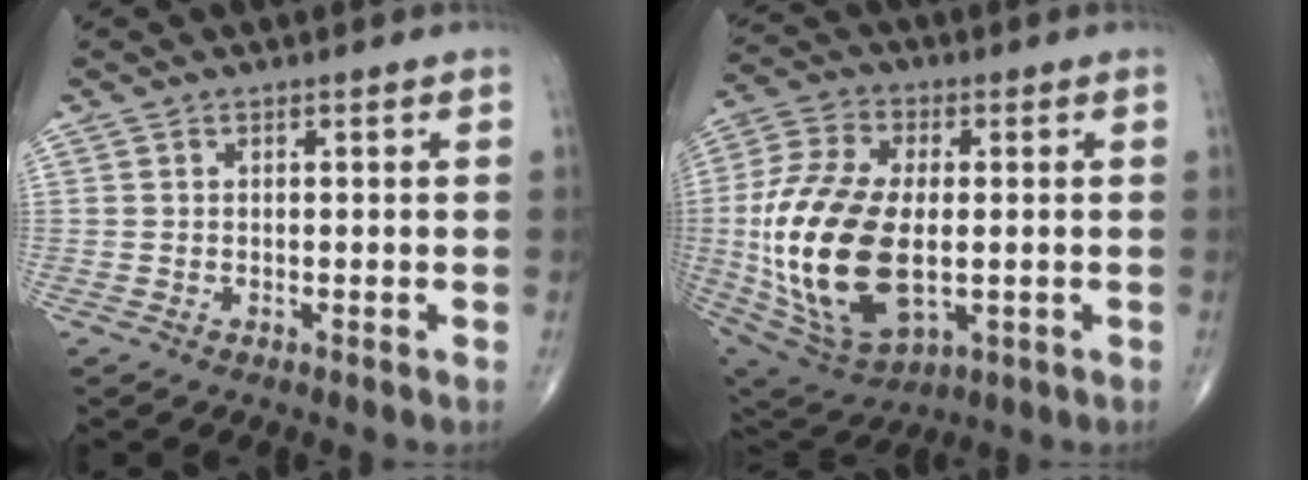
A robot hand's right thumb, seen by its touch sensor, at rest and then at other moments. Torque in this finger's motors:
{"motor_torque": [-0.14, 1.64, 2.11, 0.14, 0.72]}